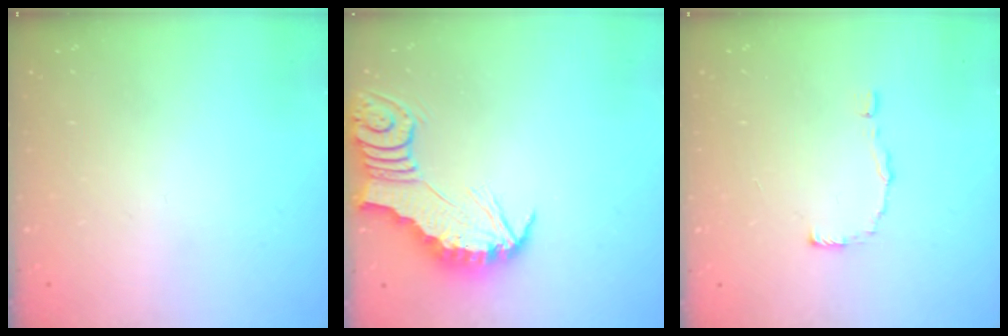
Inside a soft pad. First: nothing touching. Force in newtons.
{"total": 2.3, "press": 2.3, "slide": 0.3}
{"total": 2.0, "press": 2.0, "slide": 0.1}